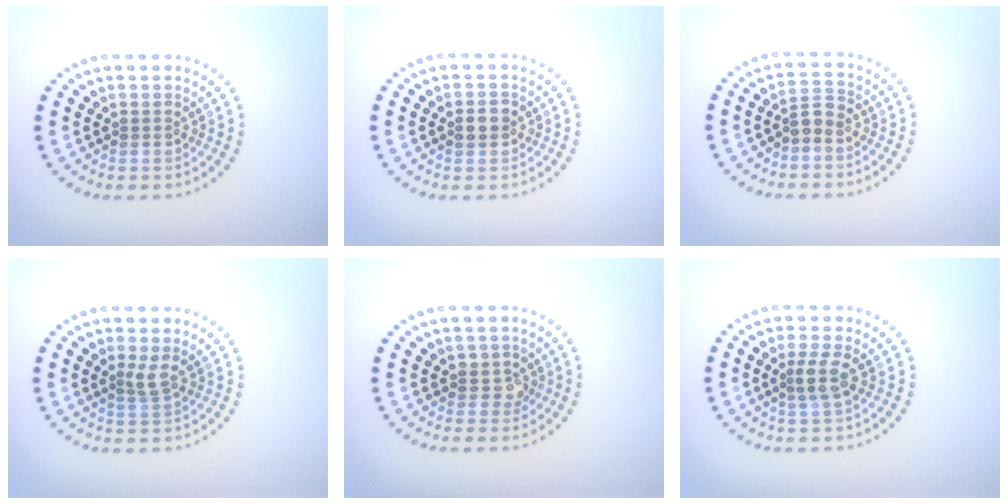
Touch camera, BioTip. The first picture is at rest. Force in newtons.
{"total": 1.6, "press": 1.6, "slide": 0.1}
{"total": 1.7, "press": 1.3, "slide": 1.0}
{"total": 1.4, "press": 1.0, "slide": 1.0}
{"total": 1.7, "press": 1.5, "slide": 0.8}
{"total": 2.1, "press": 1.7, "slide": 1.1}